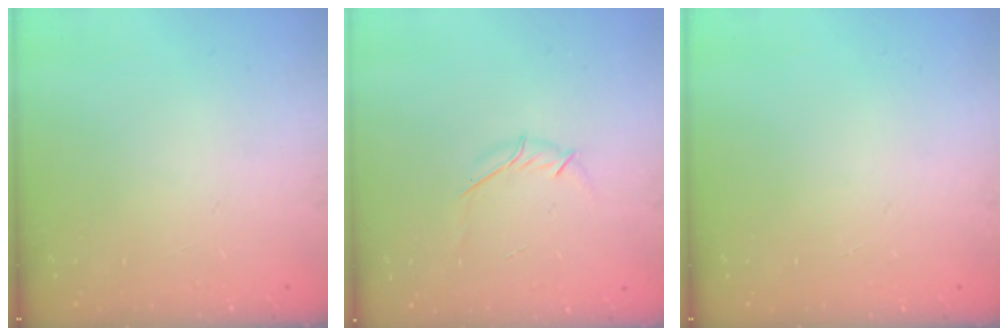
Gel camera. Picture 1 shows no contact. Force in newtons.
{"total": 3.8, "press": 3.7, "slide": 1.0}
{"total": 0.0}